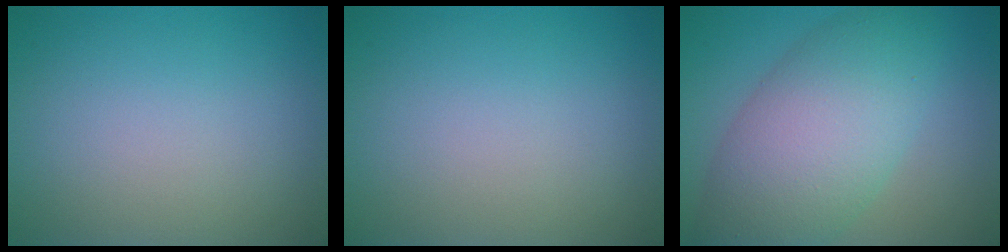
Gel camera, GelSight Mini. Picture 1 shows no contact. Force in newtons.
{"total": 0.0}
{"total": 8.8, "press": 8.8, "slide": 0.2}